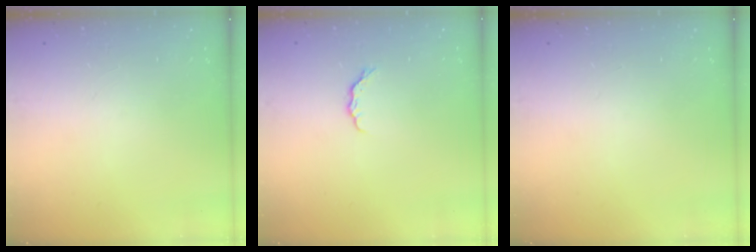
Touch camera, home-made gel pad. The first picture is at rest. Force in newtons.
{"total": 3.7, "press": 3.6, "slide": 0.5}
{"total": 0.0}